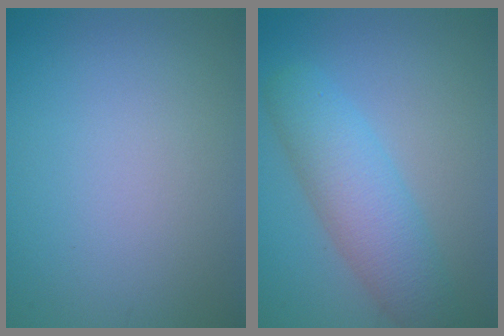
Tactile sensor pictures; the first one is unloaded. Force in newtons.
{"total": 5.7, "press": 5.7, "slide": 0.1}